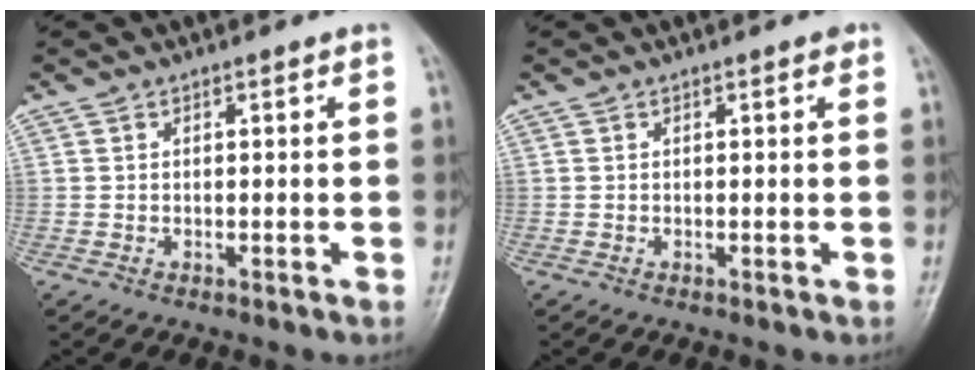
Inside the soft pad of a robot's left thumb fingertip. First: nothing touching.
{"total": 0.6, "force": [0.3, 0.4, 0.4], "torque": [-0.001, -0.001, 0.000]}